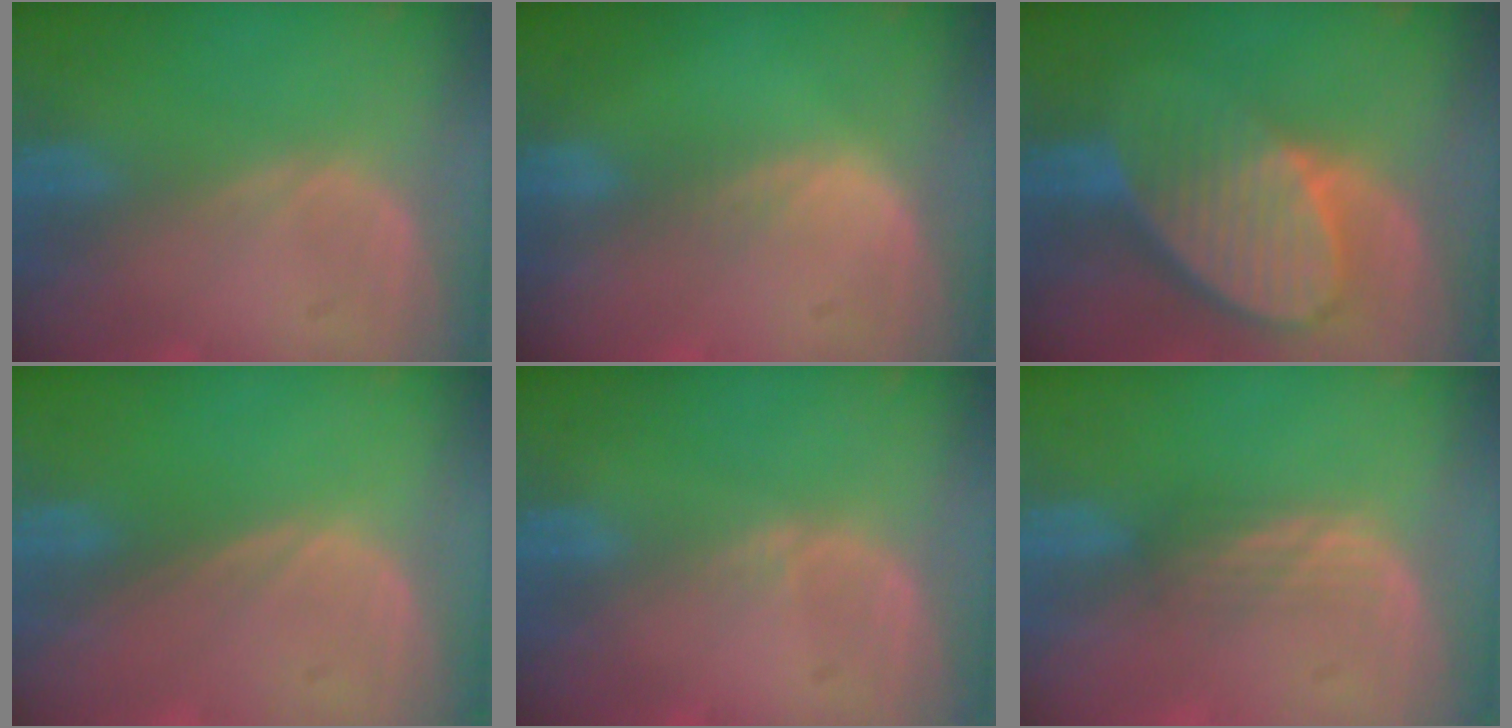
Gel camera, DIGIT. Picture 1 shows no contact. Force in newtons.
{"total": 1.3, "press": 1.3, "slide": 0.1}
{"total": 10.0, "press": 8.7, "slide": 4.8}
{"total": 0.0}
{"total": 0.6, "press": 0.6, "slide": 0.2}
{"total": 2.1, "press": 2.1, "slide": 0.3}